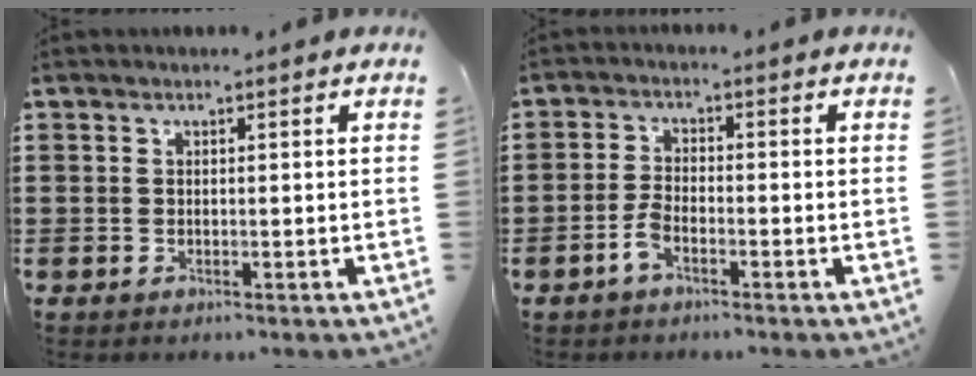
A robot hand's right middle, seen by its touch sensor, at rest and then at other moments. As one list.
[{"total": 3.1, "force": [-1.9, 1.0, 2.2], "torque": [-0.052, 0.000, -0.040]}]